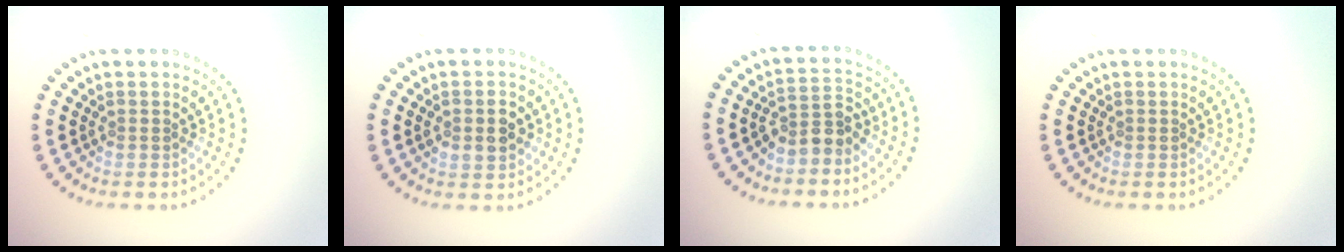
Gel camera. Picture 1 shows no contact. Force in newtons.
{"total": 3.1, "press": 3.1, "slide": 0.2}
{"total": 2.7, "press": 2.4, "slide": 1.2}
{"total": 0.0}